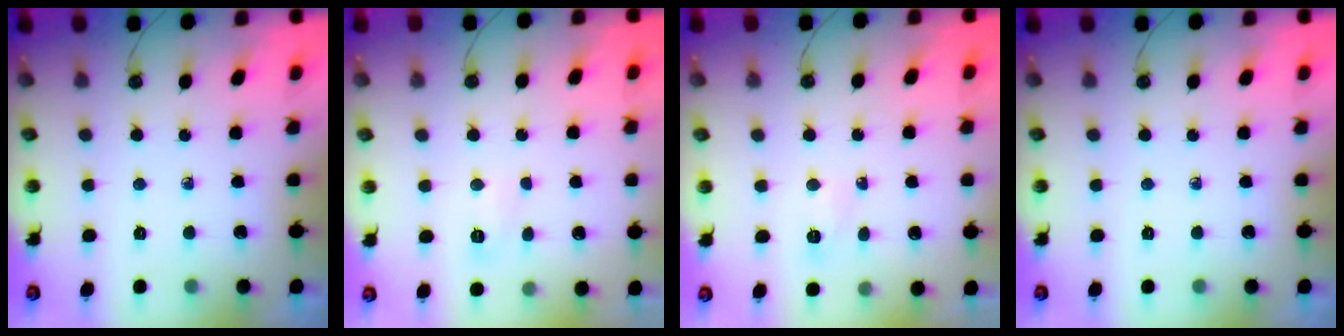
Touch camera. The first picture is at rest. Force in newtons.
{"total": 6.2, "press": 6.1, "slide": 0.8}
{"total": 3.8, "press": 3.6, "slide": 1.3}
{"total": 0.0}